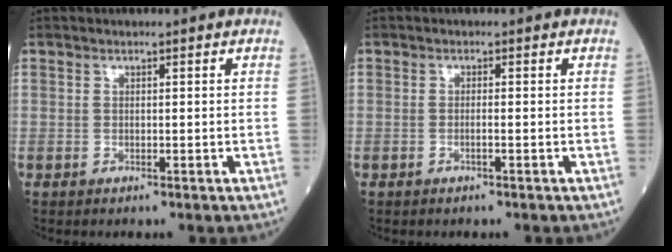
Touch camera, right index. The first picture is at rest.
{"total": 1.0, "force": [-0.4, 0.3, 0.9], "torque": [-0.024, 0.000, -0.007]}